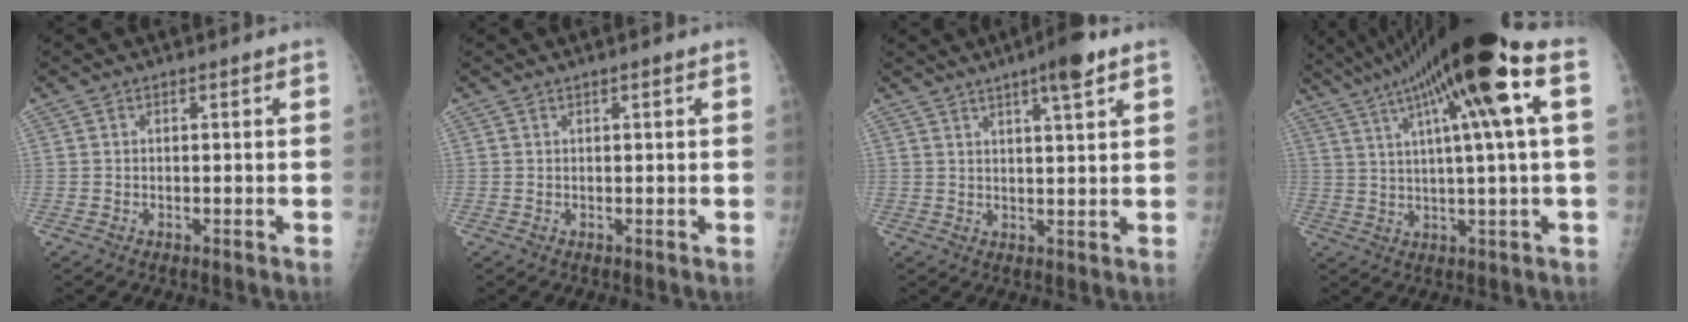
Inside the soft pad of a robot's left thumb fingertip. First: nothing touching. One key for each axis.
{"total": 0.5, "fx": 0.3, "fy": 0.0, "fz": 0.4, "tx": -0.006, "ty": 0.000, "tz": 0.005}
{"total": 6.7, "fx": 4.1, "fy": 0.9, "fz": 5.2, "tx": -0.079, "ty": -0.015, "tz": 0.062}
{"total": 19.7, "fx": 7.6, "fy": 1.6, "fz": 18.1, "tx": -0.311, "ty": 0.027, "tz": 0.120}